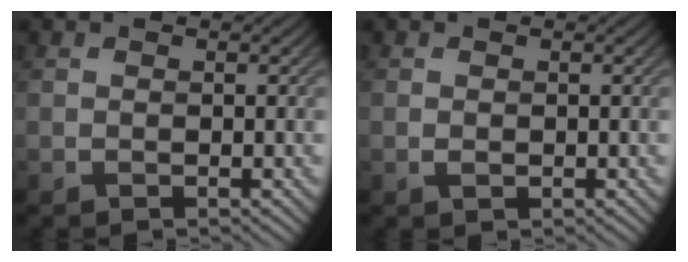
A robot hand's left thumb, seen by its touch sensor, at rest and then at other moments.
{"total": 0.8, "force": [-0.1, 0.6, 0.5], "torque": [-0.012, -0.004, -0.003]}